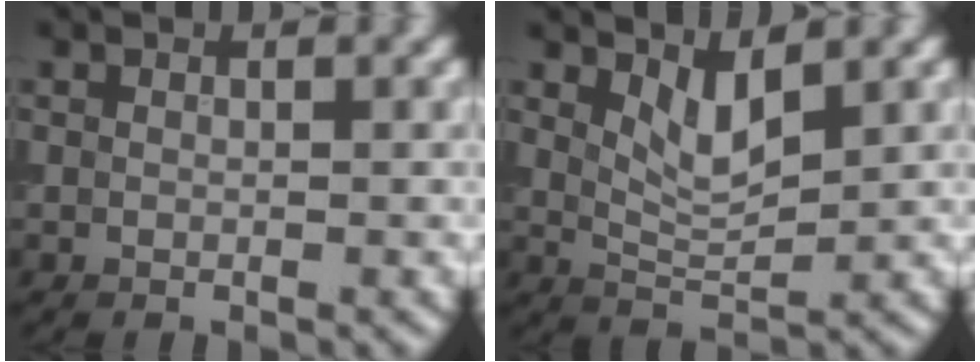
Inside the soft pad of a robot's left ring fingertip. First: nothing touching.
{"total": 2.6, "force": [1.4, 0.8, 2.0], "torque": [-0.041, -0.008, 0.032]}